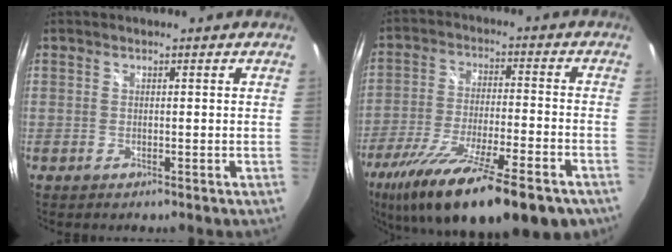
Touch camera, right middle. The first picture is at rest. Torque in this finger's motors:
{"motor_torque": [1.43, -0.71, 0.45, 0.21]}